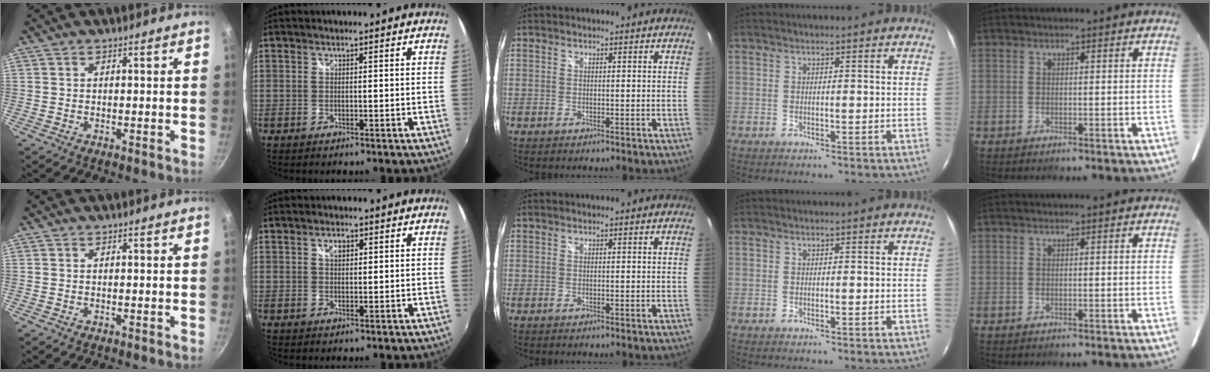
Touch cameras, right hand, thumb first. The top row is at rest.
{"index": {"total": 1.9, "force": [0.8, 1.1, 1.3], "torque": [-0.020, 0.007, 0.013]}}